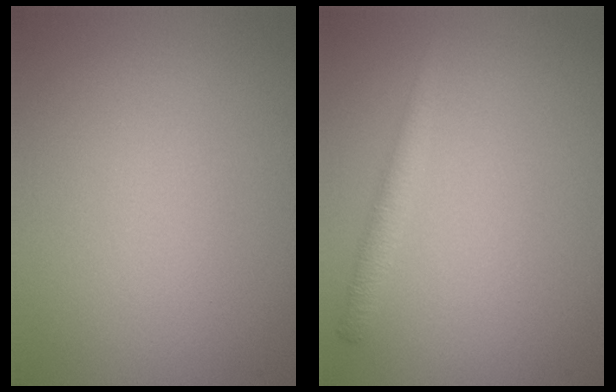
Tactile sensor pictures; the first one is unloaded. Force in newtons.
{"total": 1.8, "press": 1.8, "slide": 0.1}